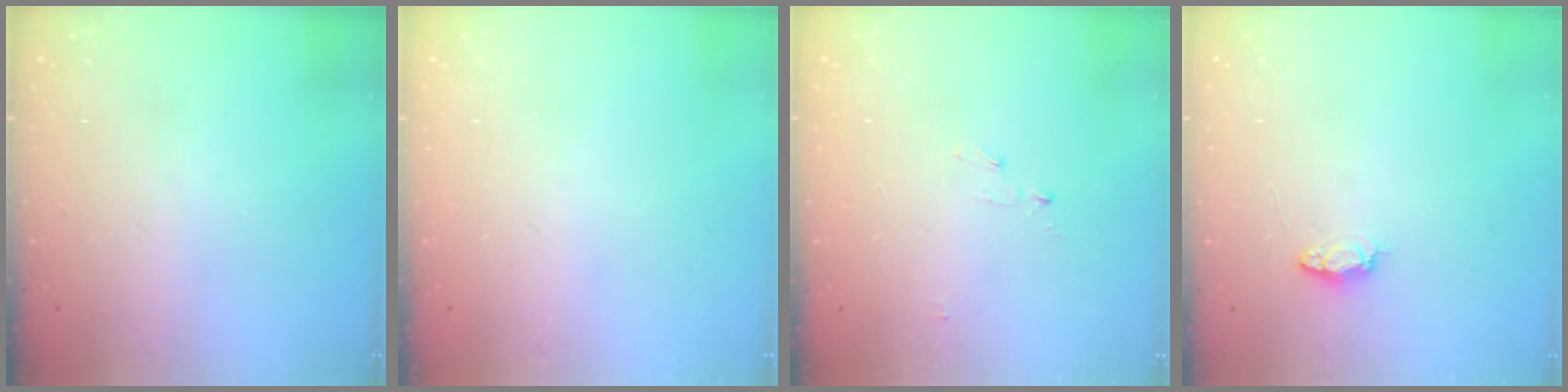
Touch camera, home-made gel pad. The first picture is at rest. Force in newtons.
{"total": 0.0}
{"total": 2.8, "press": 2.8, "slide": 0.3}
{"total": 3.7, "press": 3.6, "slide": 0.4}